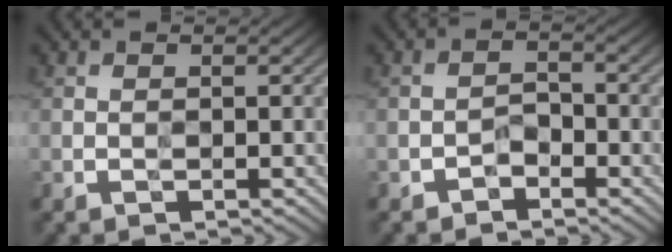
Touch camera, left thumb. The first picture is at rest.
{"total": 2.2, "force": [-1.6, 1.3, 0.8], "torque": [-0.009, 0.007, -0.034]}